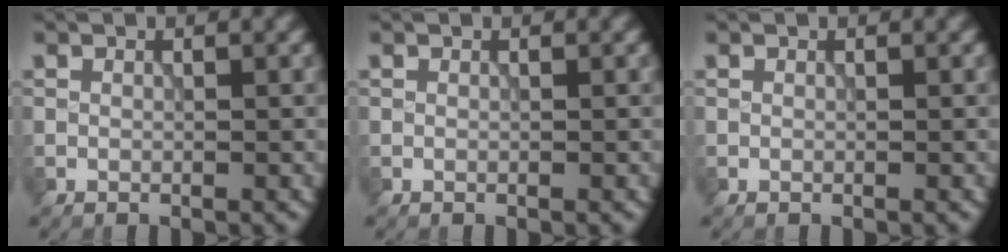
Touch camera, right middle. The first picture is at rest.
{"total": 0.0}
{"total": 0.0}